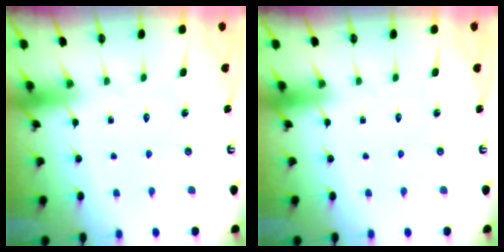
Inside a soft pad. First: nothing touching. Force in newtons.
{"total": 0.0}